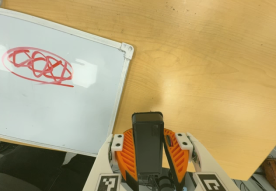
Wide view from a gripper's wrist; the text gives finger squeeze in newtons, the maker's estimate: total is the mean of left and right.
{"total": 7.5, "left": 6.6, "right": 8.5}